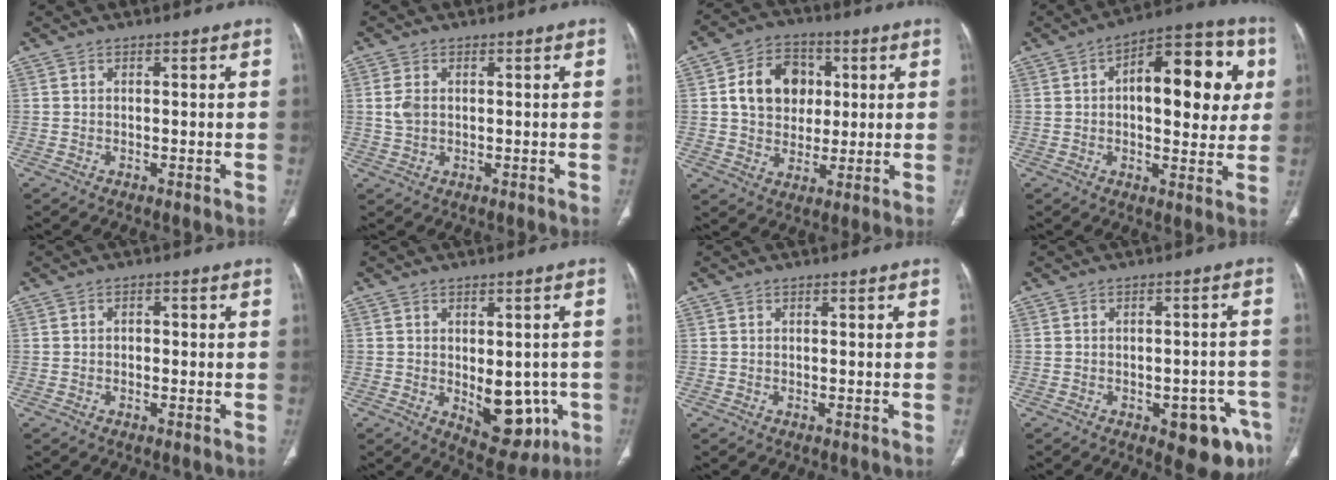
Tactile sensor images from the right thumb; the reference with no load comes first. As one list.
[{"total": 3.1, "force": [0.3, 2.1, 2.3], "torque": [-0.056, 0.001, 0.008]}, {"total": 12.7, "force": [2.4, 10.1, 7.3], "torque": [-0.084, 0.004, 0.039]}, {"total": 18.6, "force": [3.6, 8.8, 15.9], "torque": [-0.170, 0.020, 0.041]}, {"total": 1.3, "force": [-0.2, 1.0, 0.9], "torque": [-0.008, 0.006, -0.005]}, {"total": 10.7, "force": [-2.2, 6.2, 8.4], "torque": [-0.069, -0.005, -0.013]}, {"total": 0.0}, {"total": 10.3, "force": [-5.2, 4.5, 7.7], "torque": [-0.065, 0.026, -0.058]}]